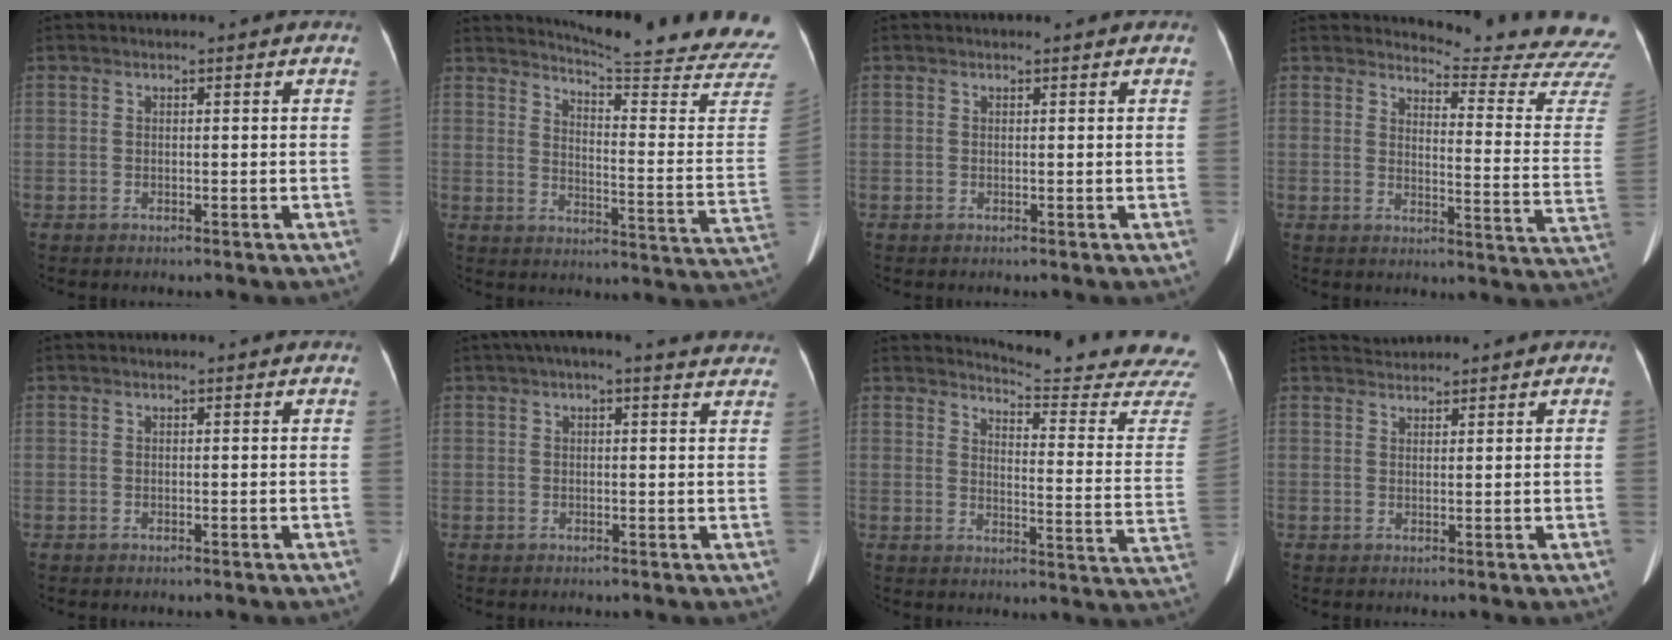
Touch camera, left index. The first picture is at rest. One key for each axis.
{"total": 23.3, "fx": 22.3, "fy": -0.7, "fz": 6.5, "tx": -0.095, "ty": -0.151, "tz": 0.253}
{"total": 0.7, "fx": 0.7, "fy": 0.1, "fz": 0.2, "tx": -0.007, "ty": 0.007, "tz": 0.006}
{"total": 17.5, "fx": 17.4, "fy": -1.0, "fz": 1.8, "tx": -0.011, "ty": -0.169, "tz": 0.176}
{"total": 0.0}
{"total": 10.2, "fx": 8.5, "fy": 2.1, "fz": 5.2, "tx": -0.065, "ty": 0.027, "tz": 0.086}
{"total": 18.3, "fx": 18.1, "fy": -1.3, "fz": 2.5, "tx": -0.027, "ty": -0.165, "tz": 0.190}
{"total": 1.8, "fx": 1.8, "fy": 0.2, "fz": -0.3, "tx": -0.001, "ty": 0.015, "tz": 0.036}